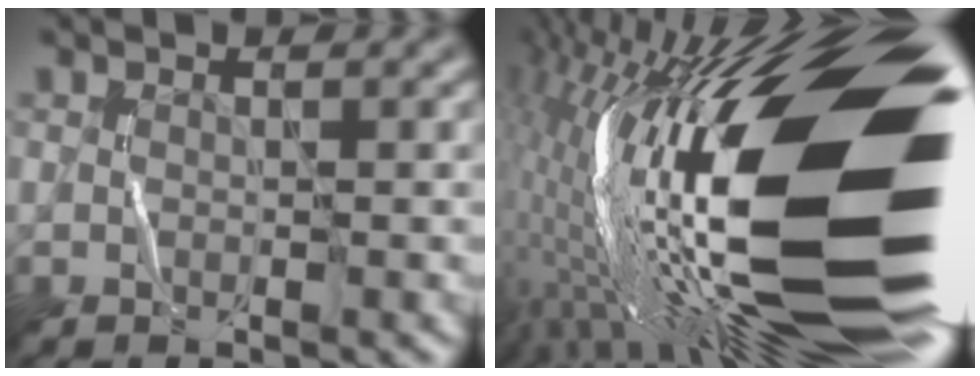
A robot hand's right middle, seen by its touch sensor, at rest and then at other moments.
{"total": 22.6, "force": [-0.3, 7.2, 21.4], "torque": [-0.369, 0.010, -0.027]}